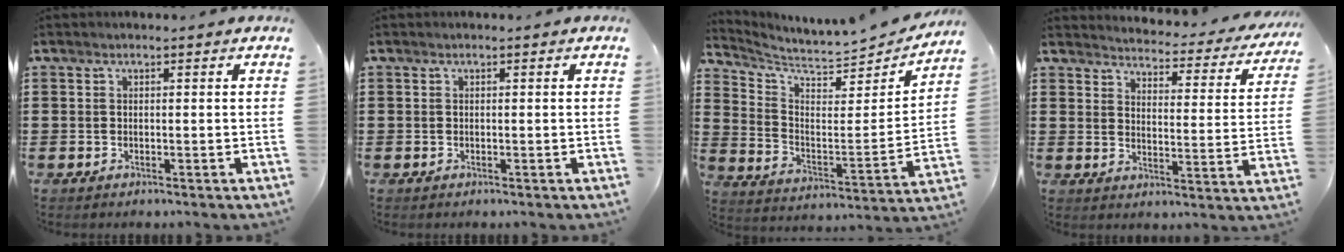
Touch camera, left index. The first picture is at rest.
{"total": 0.0}
{"total": 5.3, "force": [5.0, 0.5, 1.8], "torque": [-0.062, -0.050, 0.080]}
{"total": 2.9, "force": [2.9, -0.1, 0.3], "torque": [-0.022, -0.036, 0.041]}